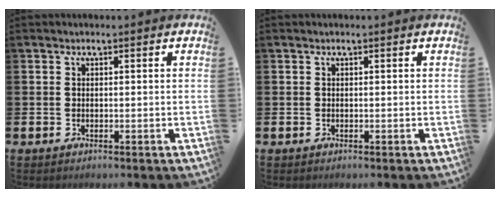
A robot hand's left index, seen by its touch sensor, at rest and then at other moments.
{"total": 0.0}